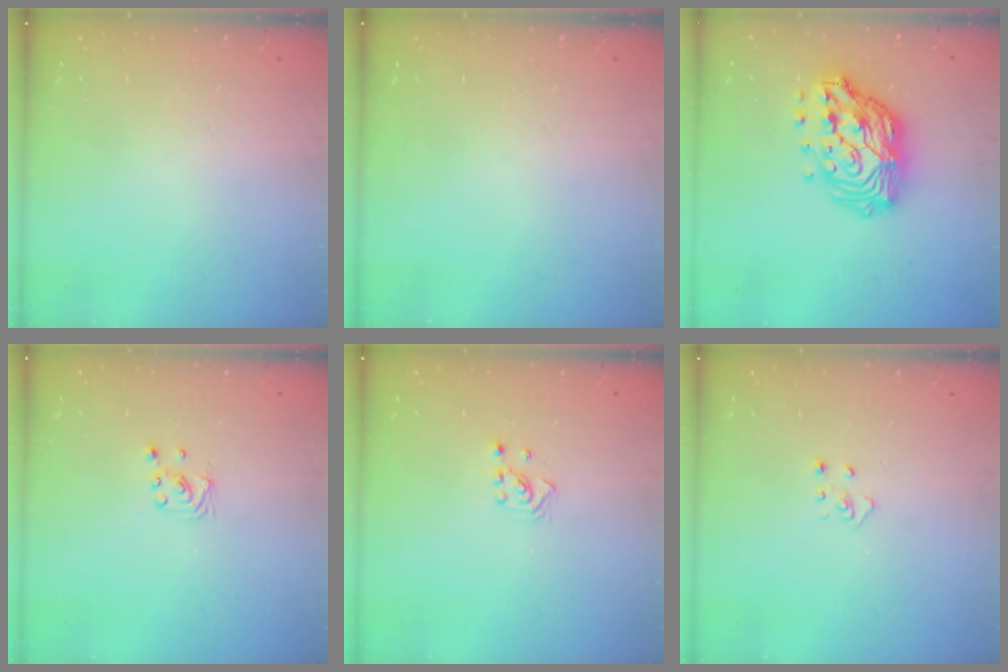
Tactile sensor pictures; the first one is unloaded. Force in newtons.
{"total": 0.0}
{"total": 19.1, "press": 19.0, "slide": 1.5}
{"total": 2.1, "press": 2.1, "slide": 0.2}
{"total": 2.1, "press": 2.1, "slide": 0.3}
{"total": 3.3, "press": 3.3, "slide": 0.3}